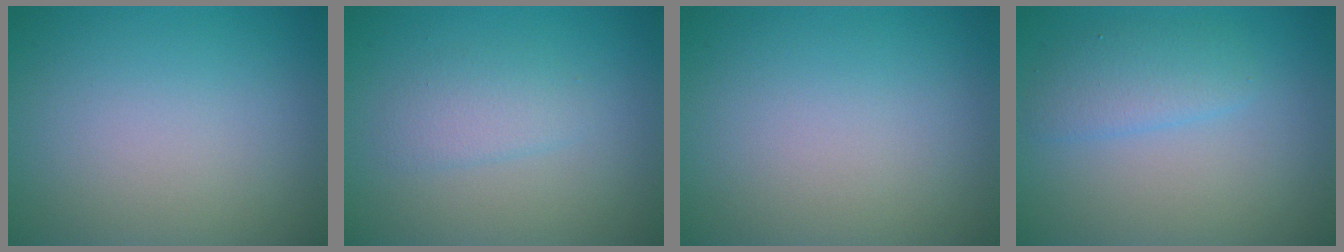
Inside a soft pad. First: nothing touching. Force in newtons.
{"total": 1.8, "press": 1.8, "slide": 0.1}
{"total": 0.0}
{"total": 2.4, "press": 2.4, "slide": 0.1}